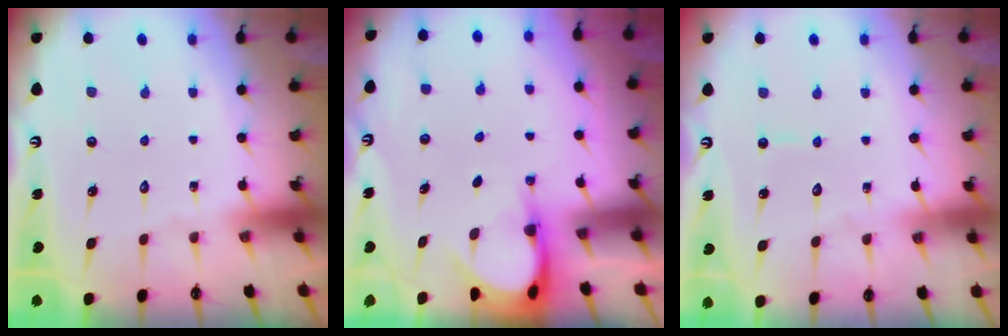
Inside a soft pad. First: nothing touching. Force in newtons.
{"total": 3.8, "press": 3.8, "slide": 0.4}
{"total": 4.2, "press": 4.2, "slide": 0.3}